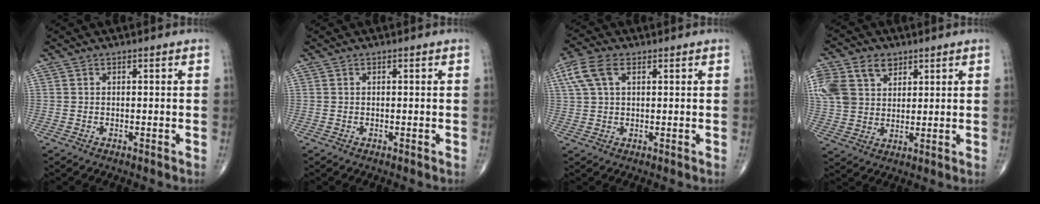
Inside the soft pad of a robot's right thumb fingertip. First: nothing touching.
{"total": 0.0}
{"total": 6.6, "force": [2.6, 3.5, 4.9], "torque": [-0.117, 0.016, 0.053]}
{"total": 17.3, "force": [7.1, 12.8, 9.2], "torque": [-0.230, 0.025, 0.144]}